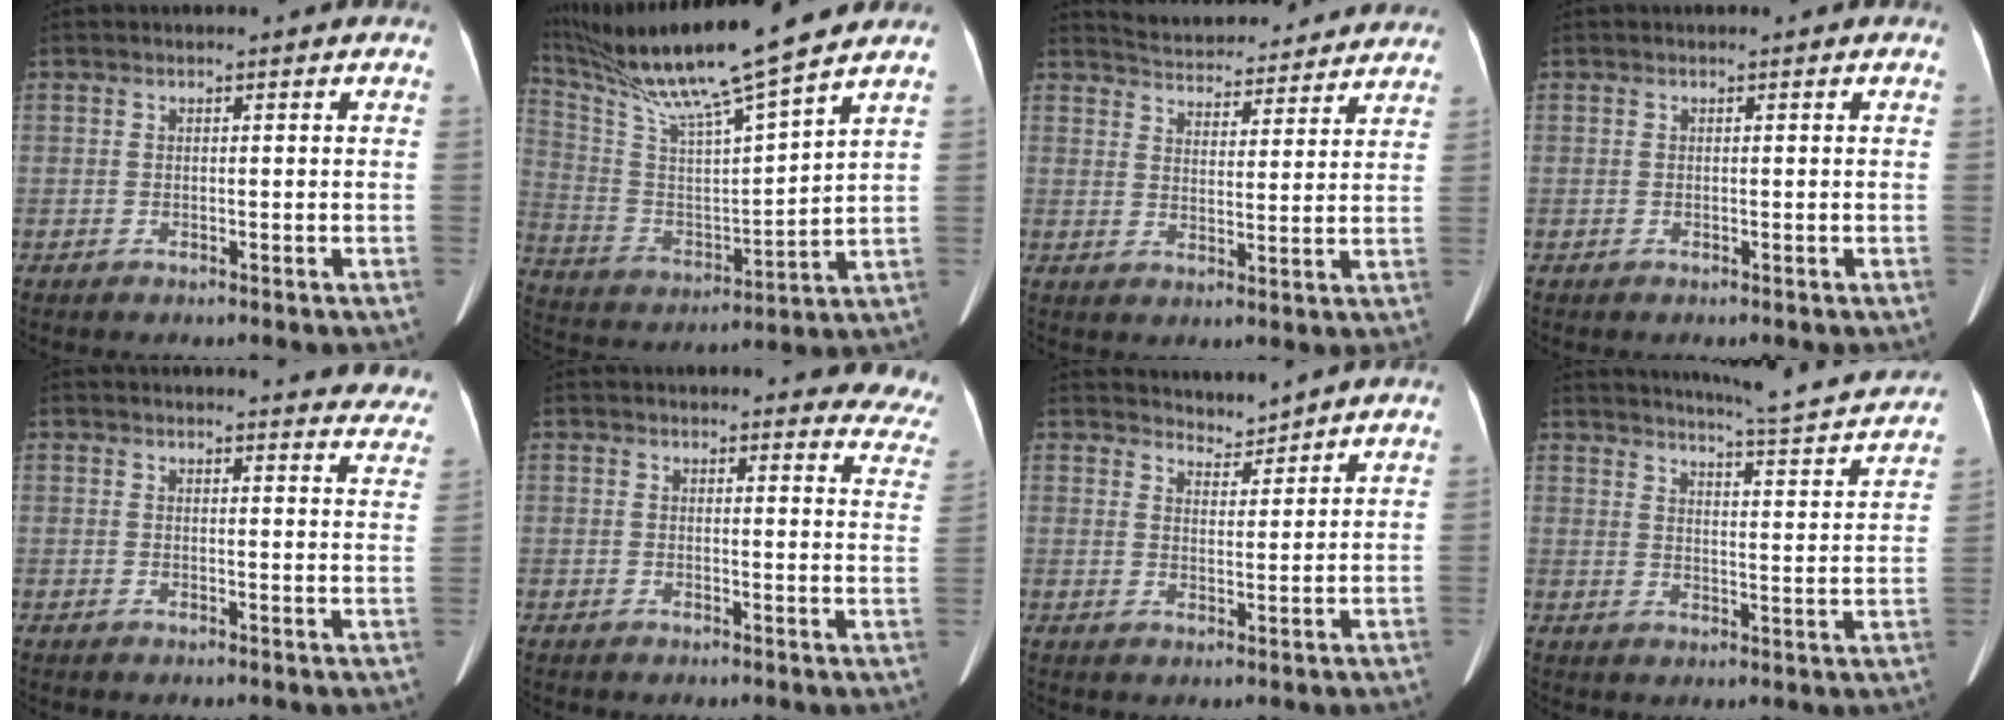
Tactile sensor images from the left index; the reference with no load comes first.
{"total": 19.0, "force": [16.0, -0.9, 10.3], "torque": [-0.200, 0.001, 0.288]}
{"total": 16.2, "force": [15.4, 3.4, 3.6], "torque": [-0.047, 0.020, 0.202]}
{"total": 0.0}
{"total": 11.7, "force": [11.4, 1.9, 1.8], "torque": [0.017, -0.050, 0.091]}
{"total": 12.9, "force": [12.4, 2.9, 2.3], "torque": [0.025, -0.042, 0.095]}
{"total": 3.1, "force": [3.0, 0.1, -0.6], "torque": [0.003, 0.002, 0.056]}
{"total": 15.3, "force": [14.5, 0.2, 4.9], "torque": [-0.078, -0.038, 0.177]}